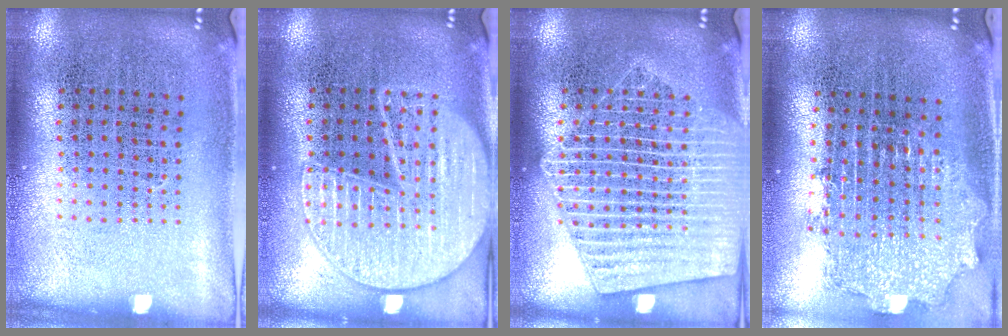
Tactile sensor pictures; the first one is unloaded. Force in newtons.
{"total": 2.3, "press": 2.3, "slide": 0.3}
{"total": 3.9, "press": 3.9, "slide": 0.5}
{"total": 2.1, "press": 1.7, "slide": 1.3}